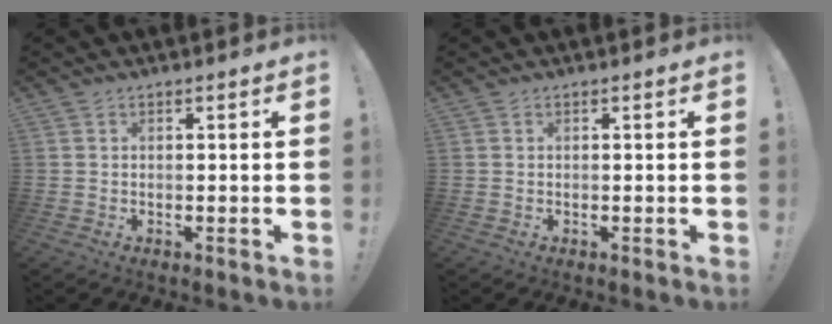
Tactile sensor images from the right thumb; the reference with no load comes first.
{"total": 0.0}